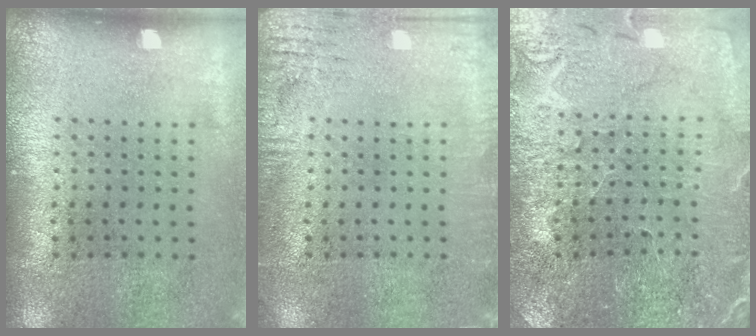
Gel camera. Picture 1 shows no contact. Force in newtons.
{"total": 2.7, "press": 2.7, "slide": 0.2}
{"total": 1.5, "press": 1.5, "slide": 0.1}